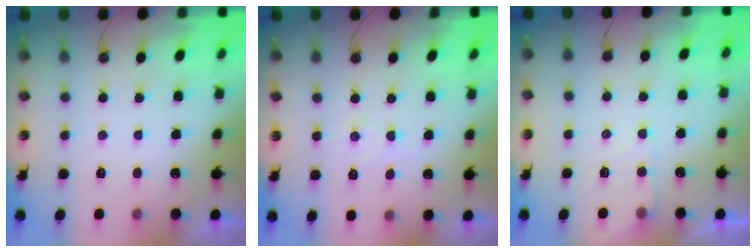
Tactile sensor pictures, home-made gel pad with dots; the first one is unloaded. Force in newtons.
{"total": 6.5, "press": 6.4, "slide": 0.8}
{"total": 5.6, "press": 5.5, "slide": 0.7}